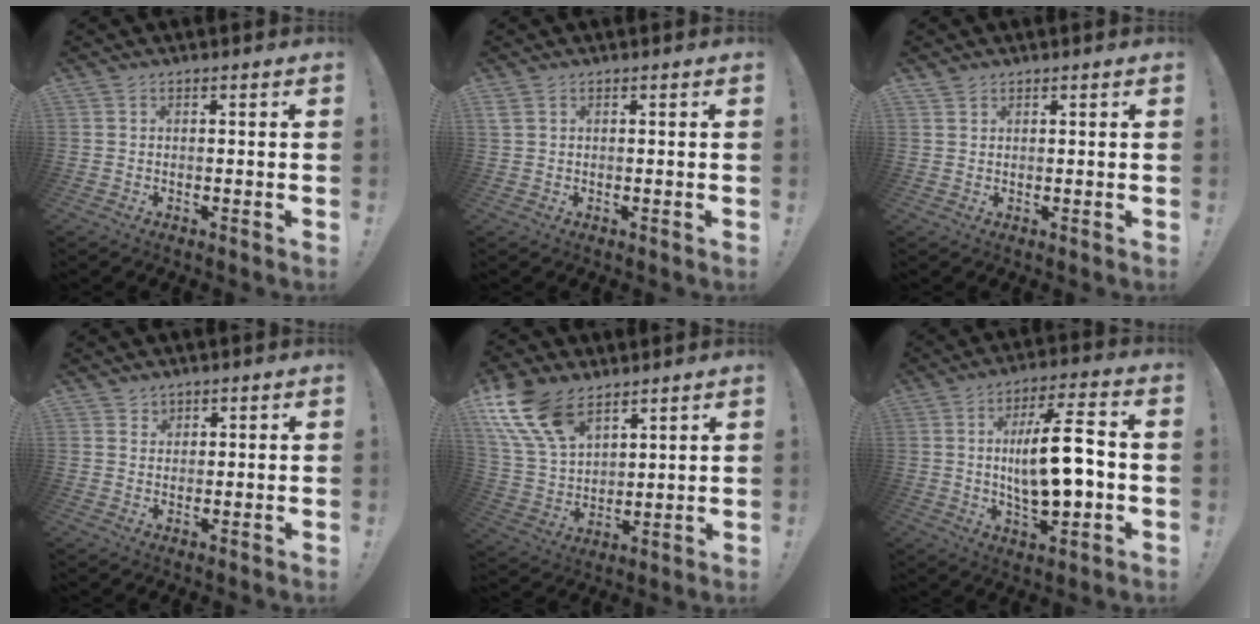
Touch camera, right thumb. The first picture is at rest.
{"total": 1.4, "force": [0.8, 0.8, 0.8], "torque": [-0.021, 0.003, 0.016]}
{"total": 2.1, "force": [1.8, 1.2, 0.0], "torque": [0.007, -0.013, 0.032]}
{"total": 2.2, "force": [1.8, 1.3, 0.1], "torque": [0.007, -0.013, 0.031]}
{"total": 17.5, "force": [11.1, 9.4, 9.7], "torque": [-0.218, -0.062, 0.210]}
{"total": 16.4, "force": [-0.3, 5.6, 15.5], "torque": [-0.265, 0.001, -0.014]}